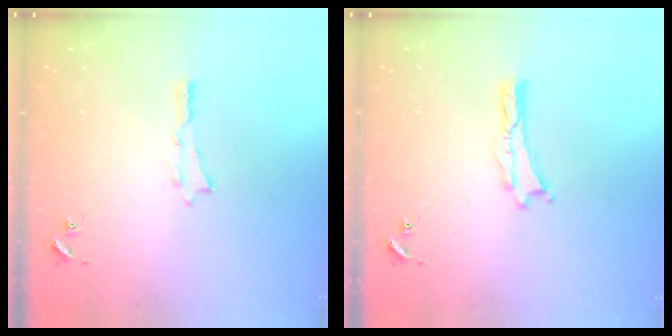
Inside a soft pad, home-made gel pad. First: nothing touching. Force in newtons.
{"total": 0.0}